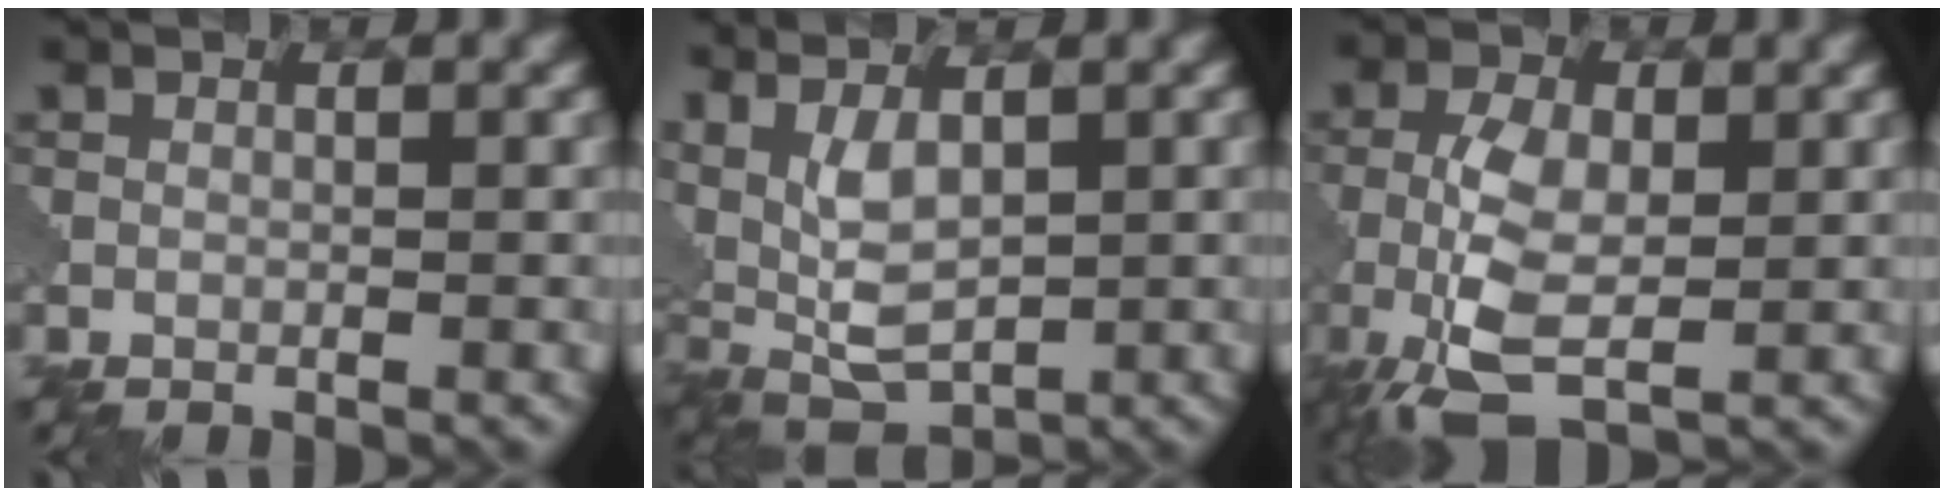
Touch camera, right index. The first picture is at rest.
{"total": 5.9, "force": [2.1, 2.4, 4.9], "torque": [-0.116, -0.002, 0.043]}
{"total": 6.5, "force": [-1.2, 3.2, 5.5], "torque": [-0.128, -0.002, -0.029]}